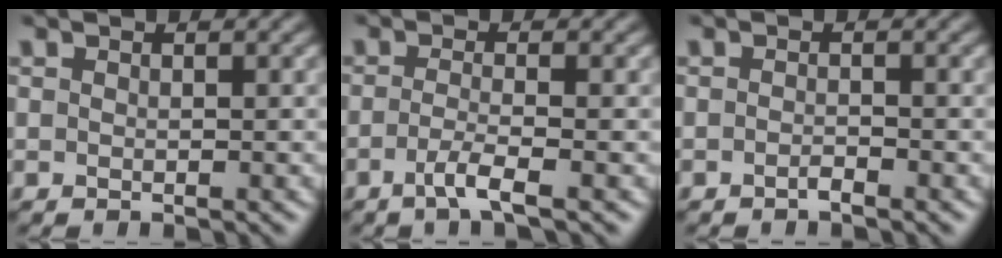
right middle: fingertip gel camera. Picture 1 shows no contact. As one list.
[{"total": 2.5, "force": [-1.2, 0.4, 2.2], "torque": [-0.040, -0.001, -0.034]}, {"total": 0.8, "force": [-0.6, 0.1, 0.5], "torque": [-0.009, 0.003, -0.012]}]